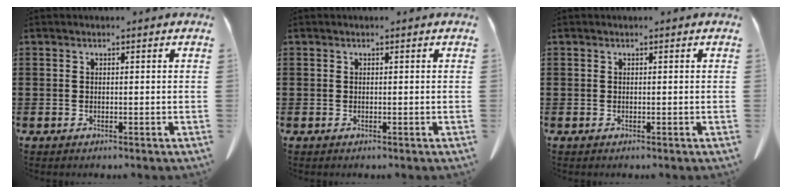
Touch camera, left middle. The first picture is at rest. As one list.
[{"total": 0.0}, {"total": 0.0}]